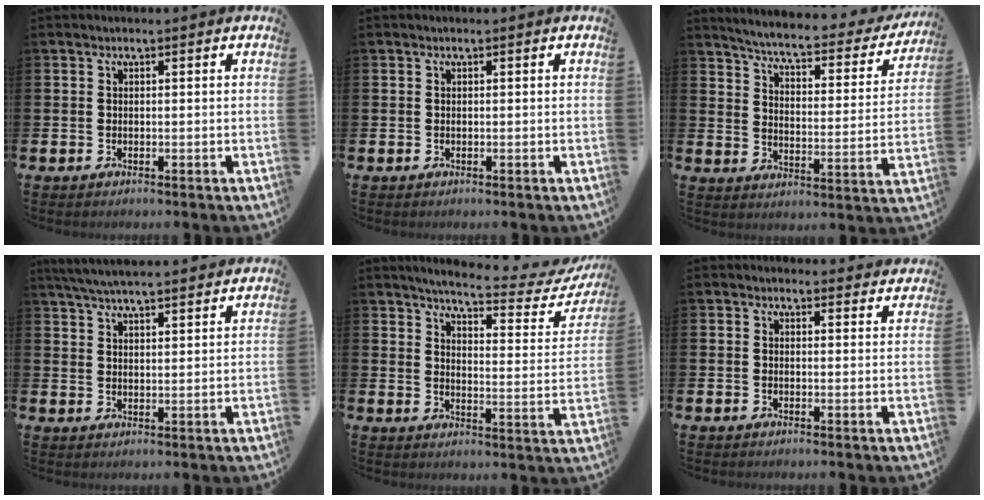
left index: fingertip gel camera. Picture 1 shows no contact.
{"total": 0.0}
{"total": 5.1, "force": [4.6, 0.8, 2.1], "torque": [-0.060, -0.039, 0.069]}
{"total": 5.4, "force": [5.3, 0.2, 1.2], "torque": [-0.045, -0.020, 0.096]}
{"total": 5.9, "force": [5.4, 0.2, 2.3], "torque": [-0.058, -0.045, 0.084]}
{"total": 1.9, "force": [1.8, 0.6, -0.1], "torque": [0.005, -0.006, 0.032]}